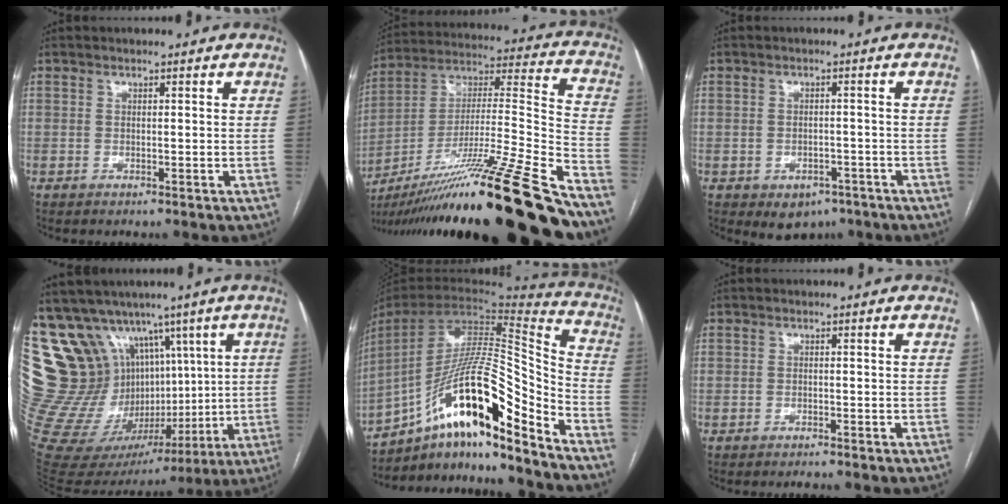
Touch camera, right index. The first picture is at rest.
{"total": 30.1, "force": [-21.7, -0.2, 20.8], "torque": [-0.301, -0.027, -0.375]}
{"total": 4.9, "force": [-2.9, 3.4, 1.9], "torque": [-0.022, 0.004, -0.030]}
{"total": 24.1, "force": [8.8, 18.1, 13.2], "torque": [-0.254, 0.079, 0.188]}
{"total": 24.0, "force": [-14.5, 3.4, 18.8], "torque": [-0.329, 0.011, -0.248]}
{"total": 1.0, "force": [-0.9, 0.1, 0.3], "torque": [-0.009, -0.003, -0.012]}